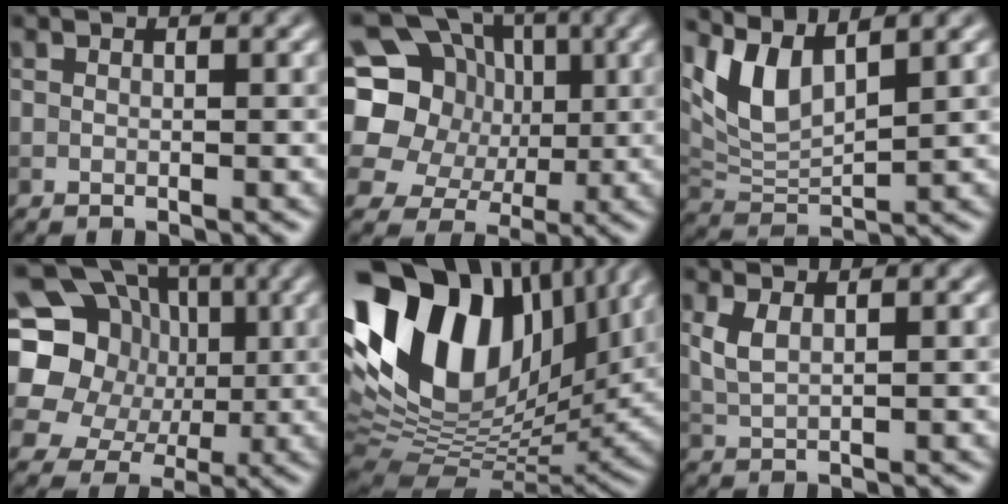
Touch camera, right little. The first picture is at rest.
{"total": 14.7, "force": [2.3, 13.2, 6.1], "torque": [-0.147, 0.041, 0.010]}
{"total": 5.3, "force": [3.1, 2.1, 3.8], "torque": [-0.087, -0.002, 0.065]}
{"total": 16.2, "force": [2.0, 14.7, 6.6], "torque": [-0.162, 0.041, -0.001]}
{"total": 18.3, "force": [6.0, 11.1, 13.2], "torque": [-0.262, 0.033, 0.093]}
{"total": 1.8, "force": [0.8, 0.6, 1.5], "torque": [-0.037, 0.000, 0.019]}